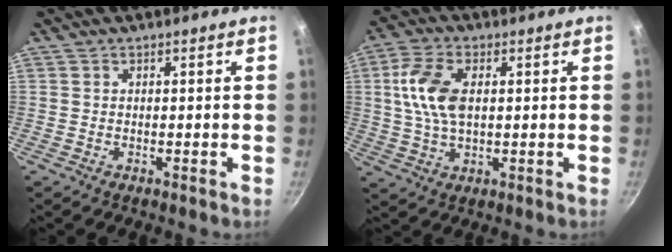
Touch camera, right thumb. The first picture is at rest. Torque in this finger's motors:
{"motor_torque": [1.33, 1.42, 1.36, 0.08, 0.46]}